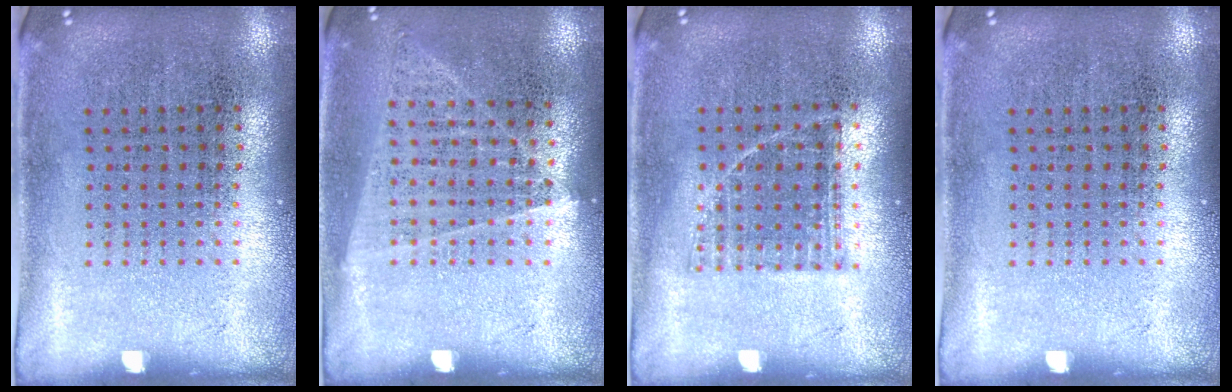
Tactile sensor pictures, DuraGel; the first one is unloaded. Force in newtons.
{"total": 1.0, "press": 1.0, "slide": 0.1}
{"total": 0.8, "press": 0.7, "slide": 0.5}
{"total": 0.0}